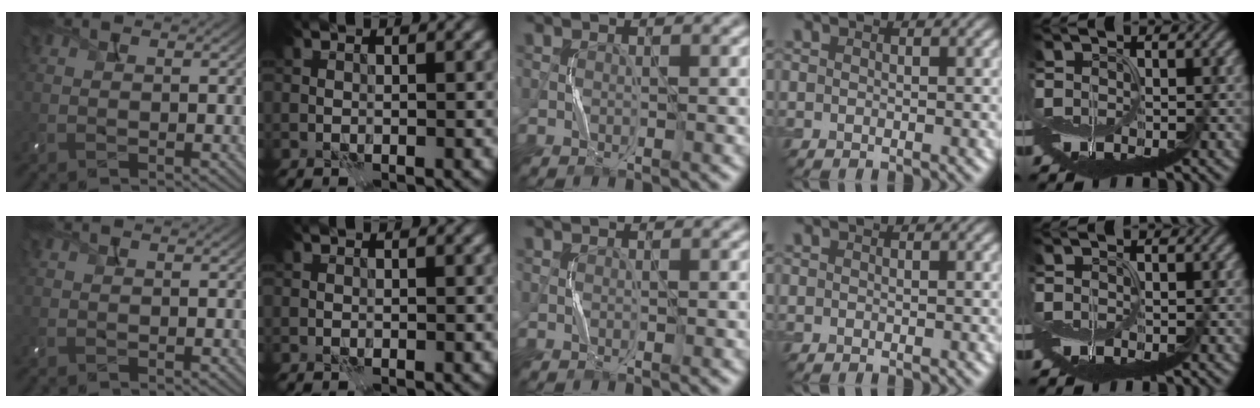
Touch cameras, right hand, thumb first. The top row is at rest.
{}